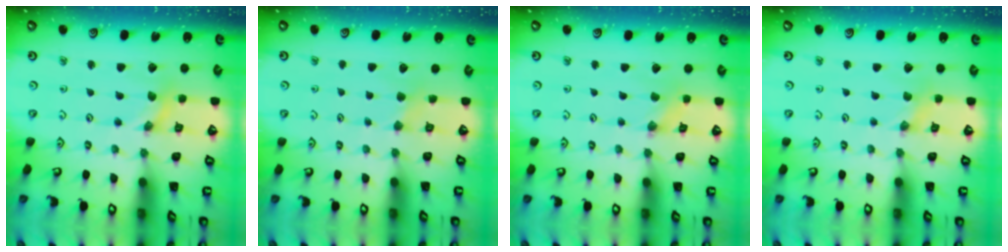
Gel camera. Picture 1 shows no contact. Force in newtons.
{"total": 2.8, "press": 2.7, "slide": 0.5}
{"total": 0.0}
{"total": 0.0}